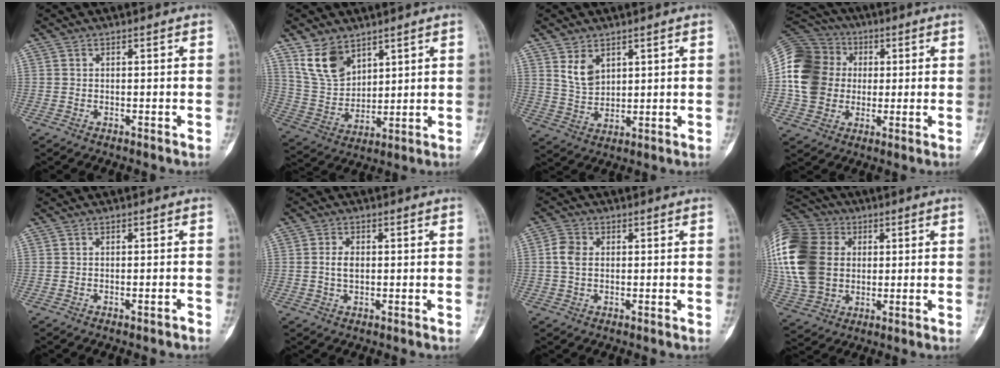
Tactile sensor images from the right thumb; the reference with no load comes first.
{"total": 10.2, "force": [6.6, 6.0, 5.0], "torque": [-0.081, -0.031, 0.144]}
{"total": 5.3, "force": [2.9, 3.3, 2.9], "torque": [-0.042, -0.023, 0.065]}
{"total": 17.5, "force": [0.5, 15.2, 8.7], "torque": [-0.166, 0.030, 0.009]}
{"total": 1.2, "force": [-0.9, 0.2, 0.8], "torque": [-0.014, 0.010, -0.008]}
{"total": 2.9, "force": [0.1, 1.8, 2.3], "torque": [-0.039, 0.003, 0.001]}
{"total": 3.9, "force": [0.3, 2.9, 2.7], "torque": [-0.057, 0.007, 0.001]}
{"total": 22.9, "force": [2.8, 17.8, 14.2], "torque": [-0.318, 0.017, 0.057]}